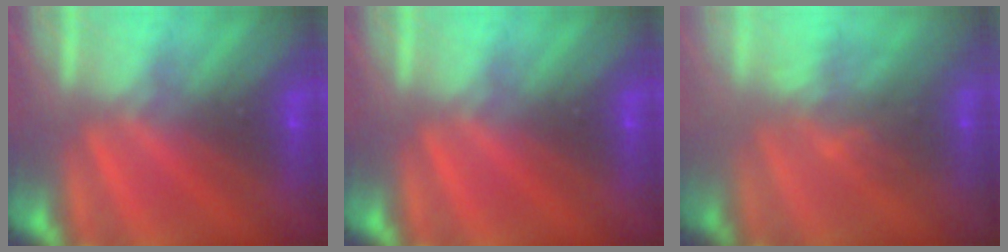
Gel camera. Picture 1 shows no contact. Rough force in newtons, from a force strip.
{"total": 0.0}
{"total": 2.9}